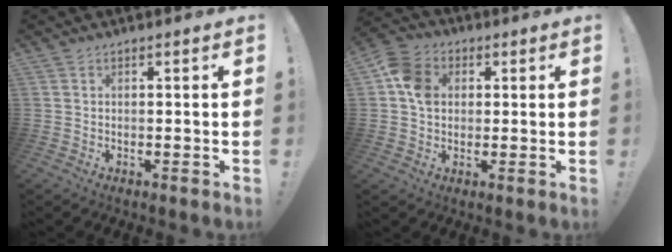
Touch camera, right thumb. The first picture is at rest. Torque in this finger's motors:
{"motor_torque": [0.14, 0.07, 0.19, 0.32, 0.06]}